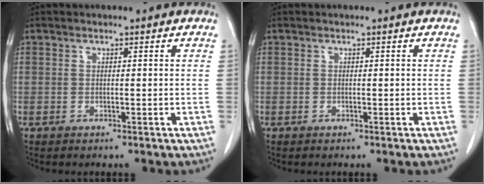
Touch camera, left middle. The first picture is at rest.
{"total": 0.0}